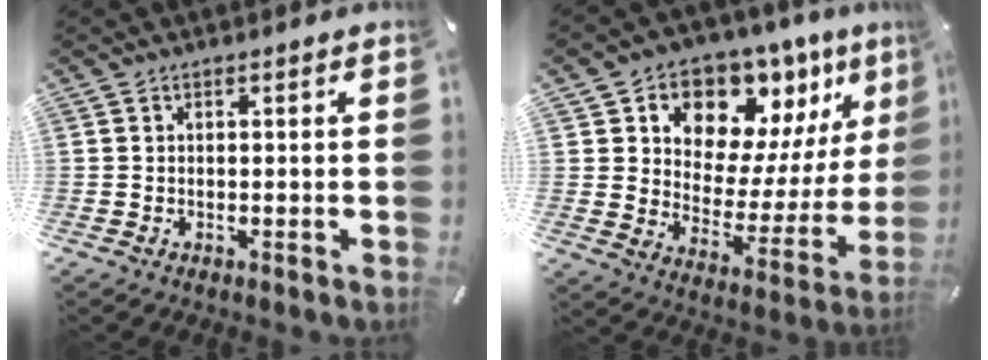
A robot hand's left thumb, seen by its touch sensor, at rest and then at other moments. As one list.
[{"total": 11.7, "force": [8.6, 7.6, 2.3], "torque": [-0.034, -0.100, 0.154]}]